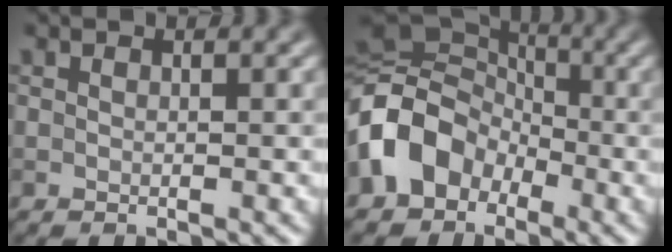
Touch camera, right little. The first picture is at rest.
{"total": 9.4, "force": [-3.2, 7.1, 5.2], "torque": [-0.103, -0.004, -0.075]}